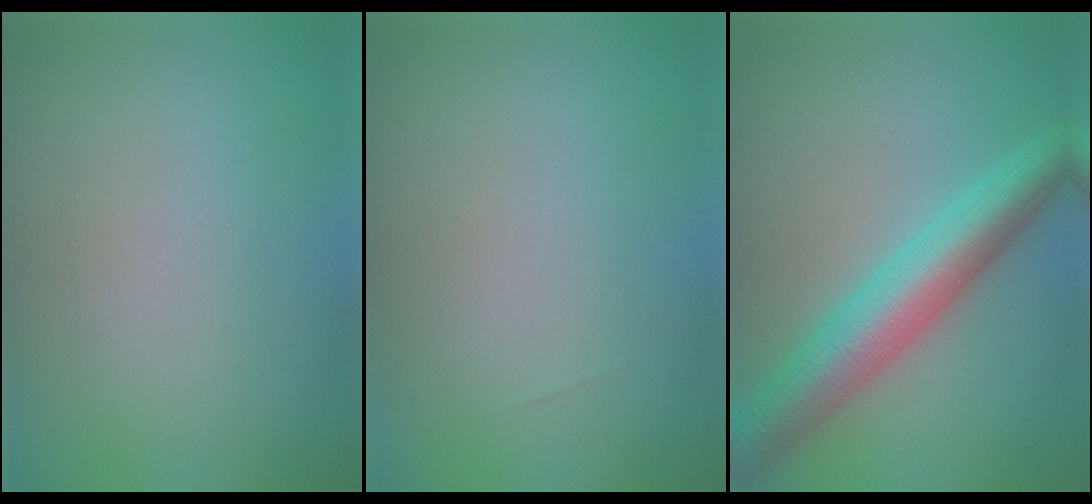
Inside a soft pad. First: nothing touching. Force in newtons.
{"total": 0.0}
{"total": 7.3, "press": 7.2, "slide": 0.3}